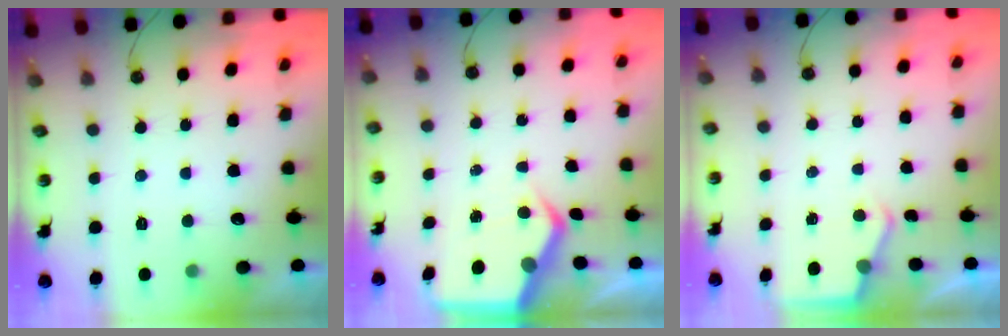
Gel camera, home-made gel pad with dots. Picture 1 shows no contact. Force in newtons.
{"total": 4.8, "press": 4.8, "slide": 0.3}
{"total": 3.6, "press": 3.6, "slide": 0.5}